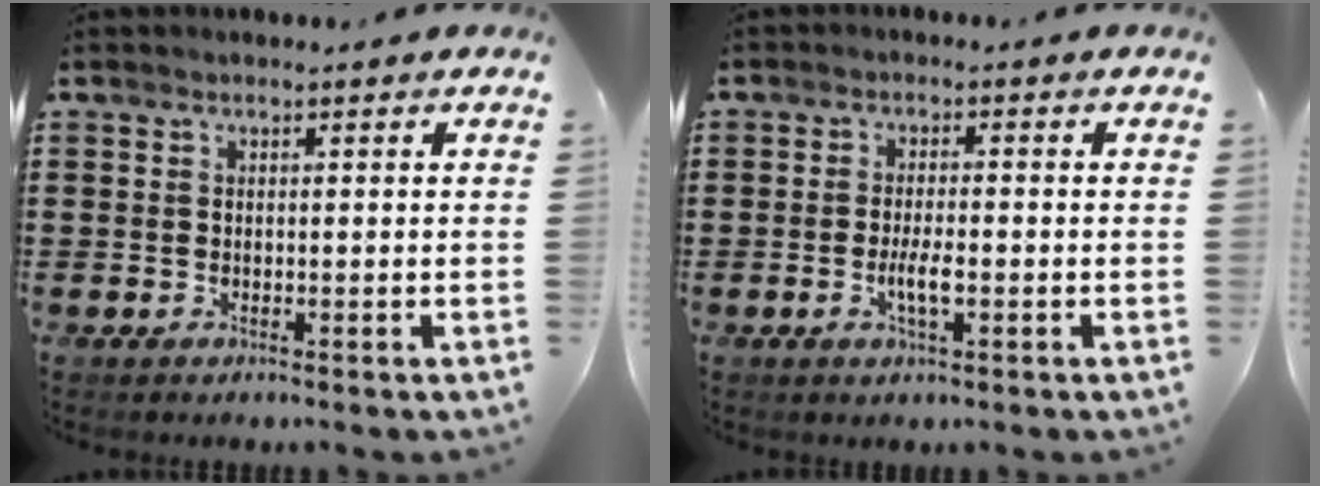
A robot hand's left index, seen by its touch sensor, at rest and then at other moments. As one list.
[{"total": 3.6, "force": [-1.0, 0.8, 3.4], "torque": [-0.064, -0.002, -0.018]}]